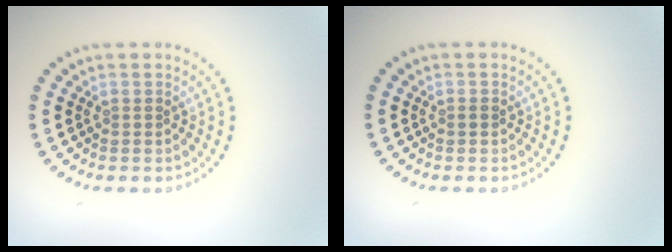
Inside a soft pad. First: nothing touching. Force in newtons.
{"total": 0.5, "press": 0.5, "slide": 0.1}